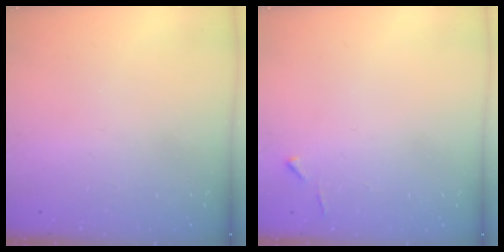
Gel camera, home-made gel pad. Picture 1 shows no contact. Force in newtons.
{"total": 4.3, "press": 4.3, "slide": 0.6}